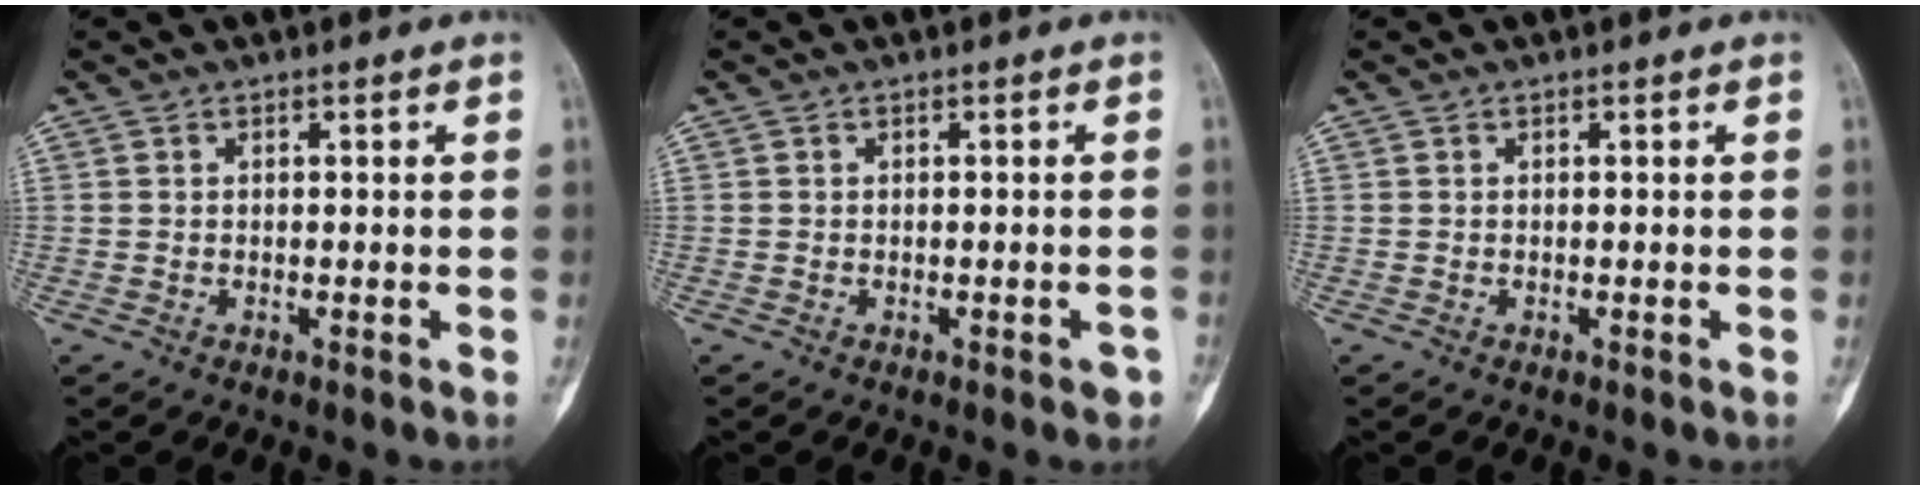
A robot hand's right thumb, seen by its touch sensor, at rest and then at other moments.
{"total": 1.6, "force": [-0.8, 0.8, 1.1], "torque": [-0.005, 0.007, -0.010]}
{"total": 0.0}